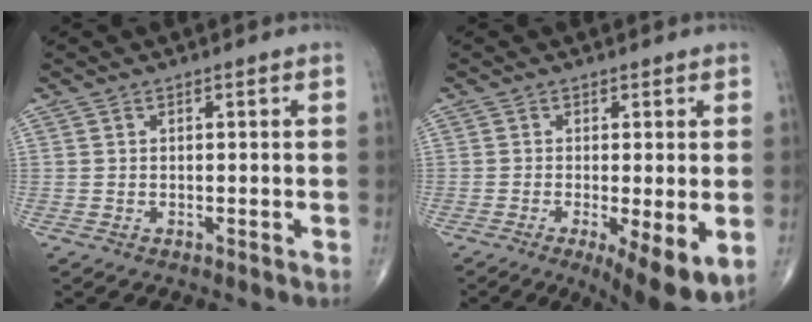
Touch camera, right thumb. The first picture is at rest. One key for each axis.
{"total": 9.8, "fx": -2.7, "fy": 2.6, "fz": 9.0, "tx": -0.136, "ty": -0.024, "tz": -0.039}